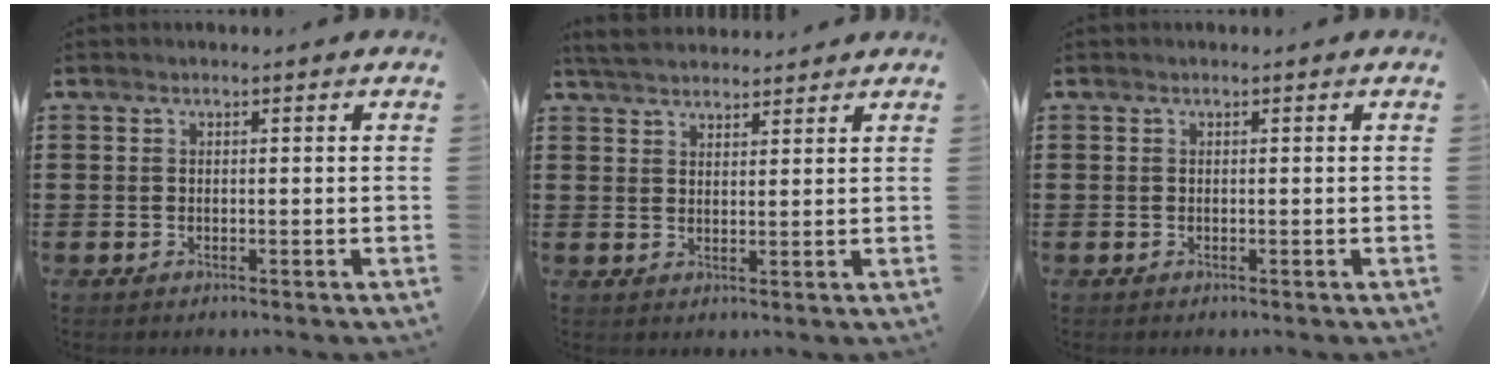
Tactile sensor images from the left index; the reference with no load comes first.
{"total": 3.9, "force": [3.6, 0.9, 1.0], "torque": [-0.030, -0.003, 0.069]}
{"total": 0.0}